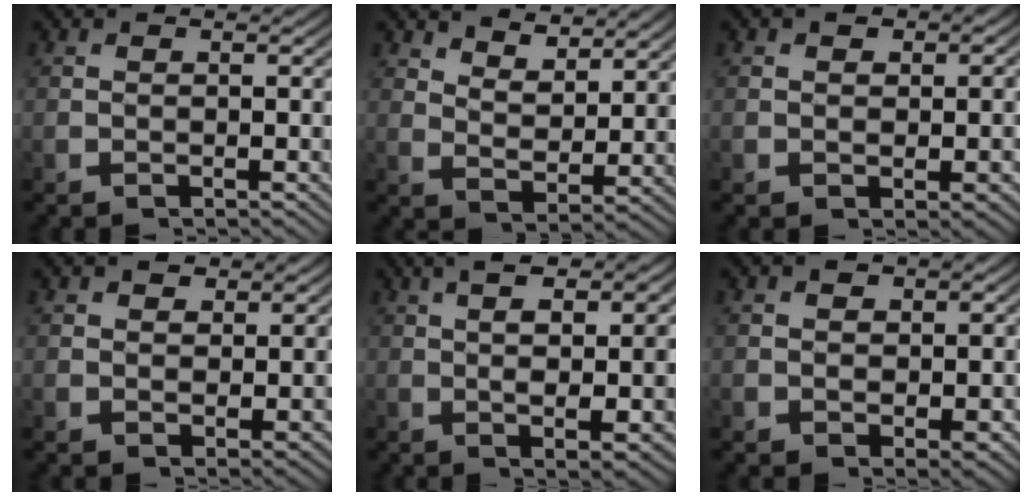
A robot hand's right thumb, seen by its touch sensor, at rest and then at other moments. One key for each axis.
{"total": 4.1, "fx": 3.5, "fy": 1.2, "fz": 1.7, "tx": -0.033, "ty": -0.010, "tz": 0.069}
{"total": 3.5, "fx": 0.4, "fy": 3.2, "fz": 1.5, "tx": -0.018, "ty": -0.016, "tz": 0.011}
{"total": 3.7, "fx": 0.9, "fy": 3.2, "fz": 1.6, "tx": -0.024, "ty": -0.019, "tz": 0.023}
{"total": 7.3, "fx": 1.8, "fy": 3.6, "fz": 6.0, "tx": -0.077, "ty": 0.004, "tz": 0.024}
{"total": 5.1, "fx": 0.4, "fy": 4.4, "fz": 2.6, "tx": -0.036, "ty": -0.021, "tz": 0.013}